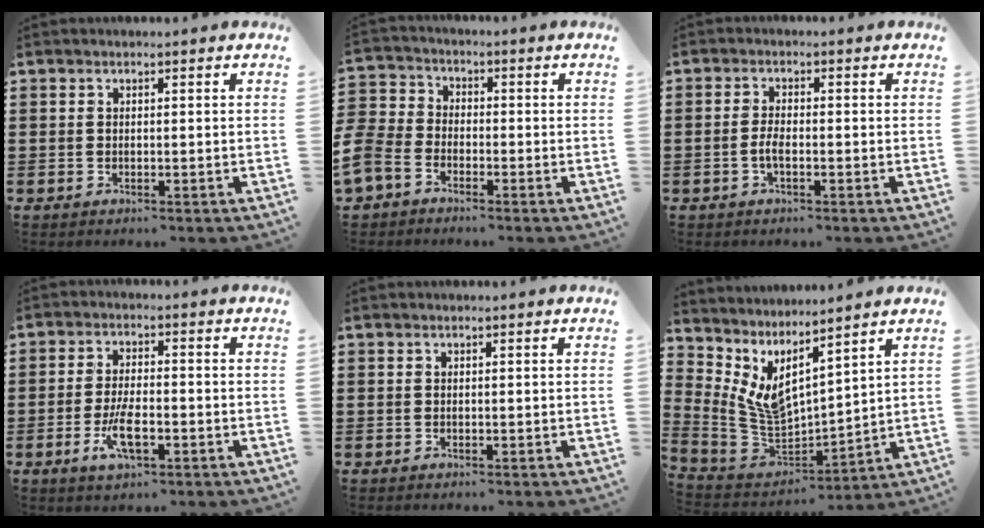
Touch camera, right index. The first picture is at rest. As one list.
[{"total": 5.5, "force": [-3.7, 3.5, 2.1], "torque": [-0.082, -0.002, -0.082]}, {"total": 2.5, "force": [-0.8, 0.7, 2.2], "torque": [-0.049, -0.001, -0.016]}, {"total": 5.9, "force": [-2.1, 2.1, 5.1], "torque": [-0.111, -0.006, -0.042]}, {"total": 0.0}, {"total": 6.4, "force": [3.7, 2.9, 4.4], "torque": [-0.127, -0.050, 0.063]}]